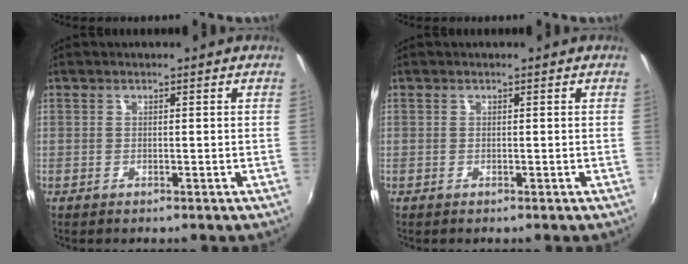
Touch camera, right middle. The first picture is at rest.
{"total": 0.0}